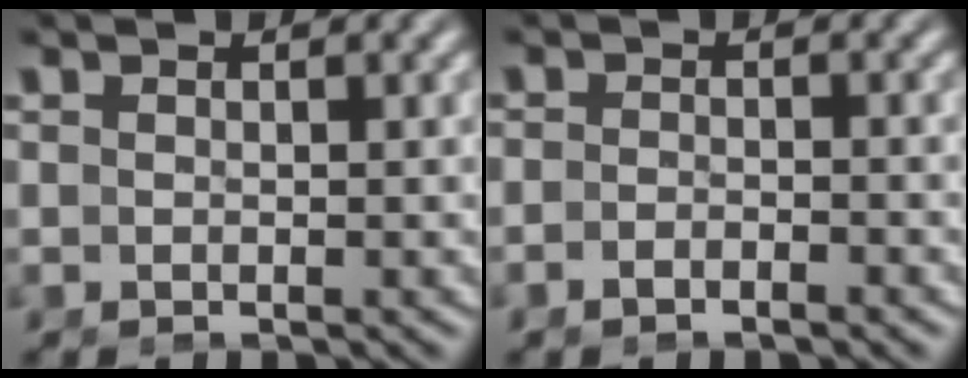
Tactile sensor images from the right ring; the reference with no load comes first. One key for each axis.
{"total": 1.5, "fx": -1.5, "fy": 0.3, "fz": 0.3, "tx": -0.011, "ty": -0.003, "tz": -0.027}